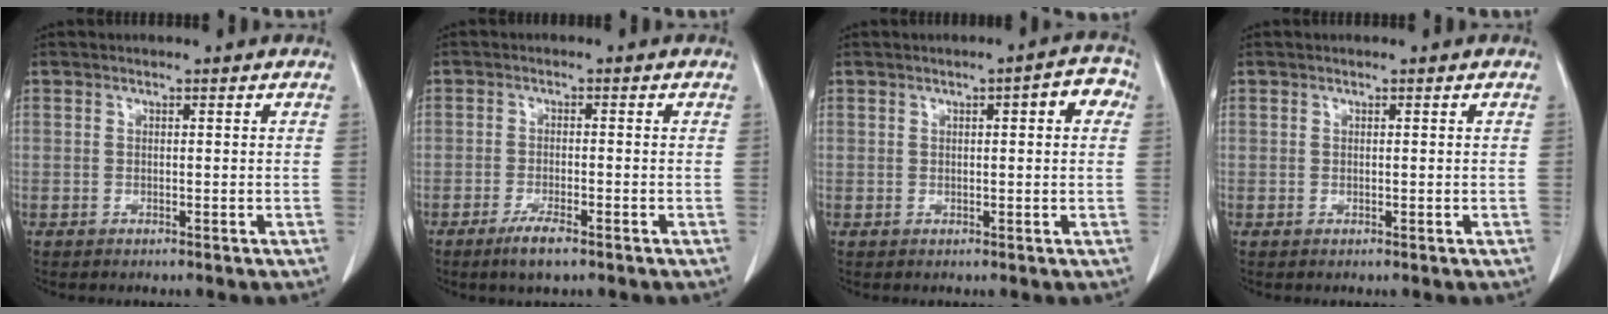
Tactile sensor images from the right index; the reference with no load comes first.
{"total": 3.9, "force": [-2.7, 0.6, 2.8], "torque": [-0.058, -0.006, -0.047]}
{"total": 4.0, "force": [1.1, 1.0, 3.8], "torque": [-0.045, 0.014, 0.008]}
{"total": 0.0}